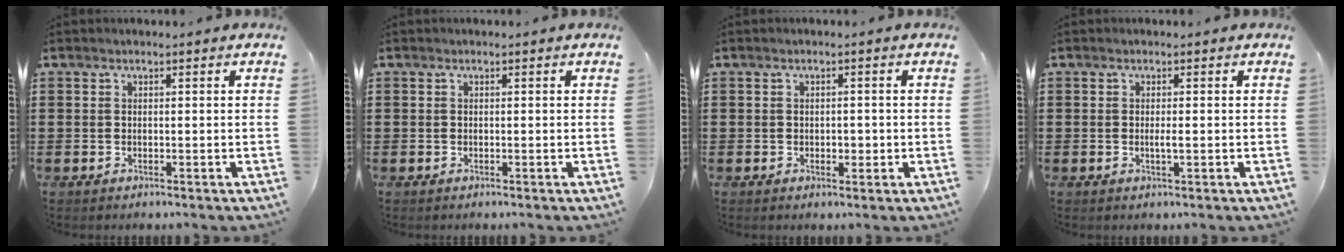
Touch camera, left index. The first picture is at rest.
{"total": 0.0}
{"total": 1.0, "force": [0.0, 1.0, 0.4], "torque": [-0.009, 0.009, -0.003]}
{"total": 1.3, "force": [0.0, 0.1, 1.3], "torque": [-0.025, -0.003, -0.001]}